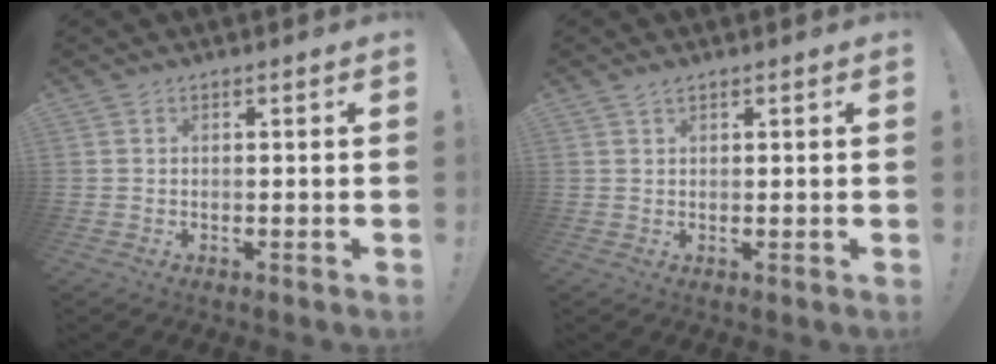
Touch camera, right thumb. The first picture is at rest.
{"total": 1.5, "force": [1.3, 0.3, 0.7], "torque": [-0.005, -0.004, 0.021]}